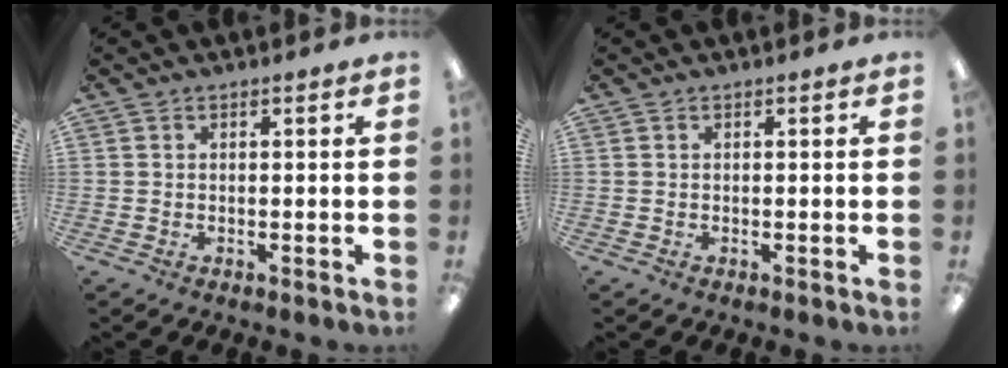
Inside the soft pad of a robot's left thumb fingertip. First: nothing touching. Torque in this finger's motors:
{"motor_torque": [0.00, 0.00, -0.18, 0.15, 0.00]}